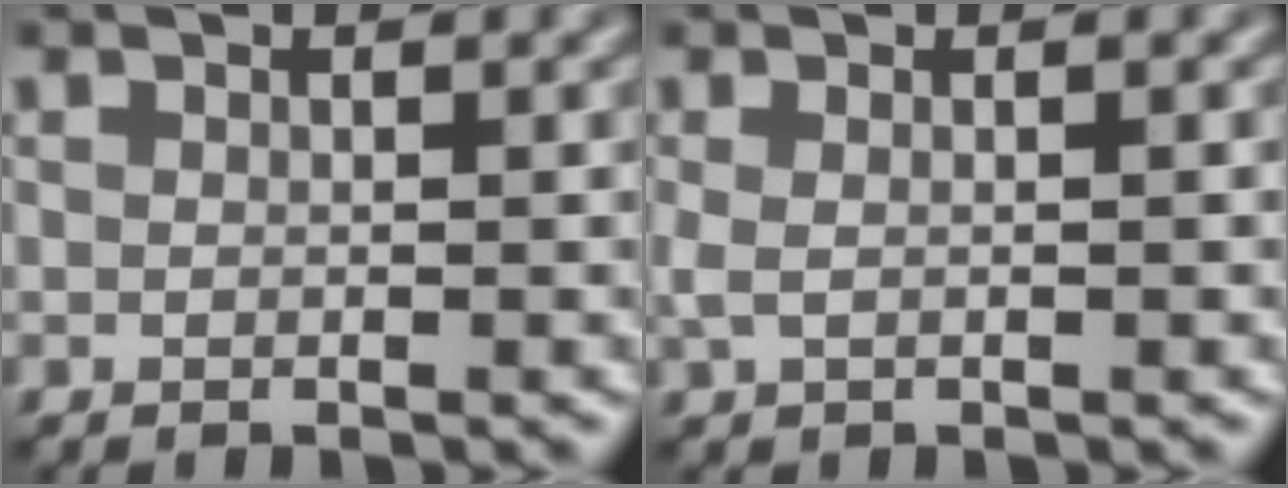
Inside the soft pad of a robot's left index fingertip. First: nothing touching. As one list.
[{"total": 1.1, "force": [0.0, 0.4, 1.1], "torque": [-0.026, 0.003, 0.000]}]